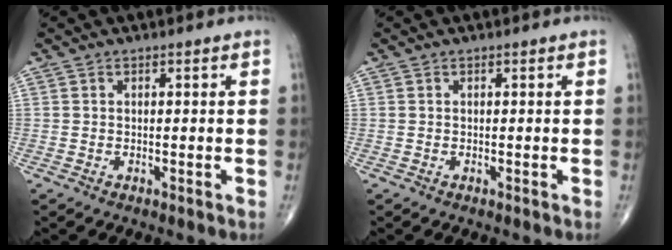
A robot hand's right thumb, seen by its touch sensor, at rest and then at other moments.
{"total": 0.0}